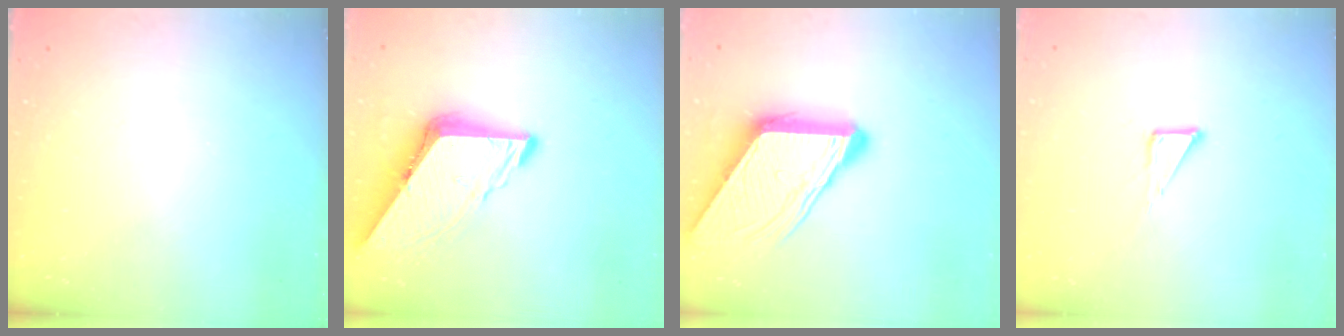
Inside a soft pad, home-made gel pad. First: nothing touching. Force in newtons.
{"total": 9.9, "press": 9.9, "slide": 1.1}
{"total": 11.8, "press": 11.7, "slide": 1.2}
{"total": 1.9, "press": 1.9, "slide": 0.1}